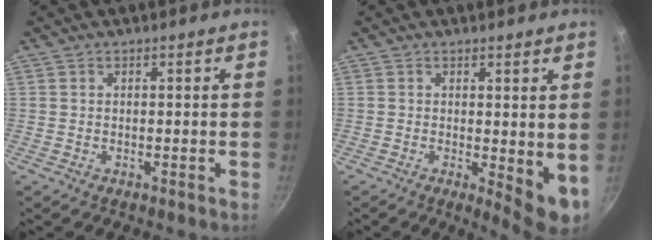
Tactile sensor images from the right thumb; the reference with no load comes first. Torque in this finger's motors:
{"motor_torque": [-0.24, 0.76, -0.07, 0.10, 0.05]}